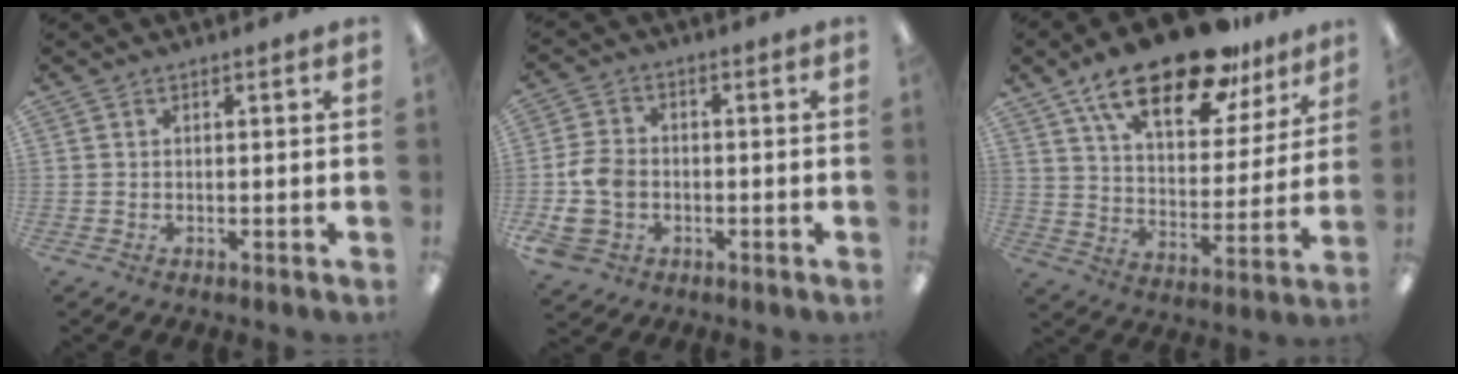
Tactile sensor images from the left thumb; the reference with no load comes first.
{"total": 9.2, "force": [-2.3, 7.3, 5.1], "torque": [-0.119, 0.021, -0.038]}
{"total": 21.8, "force": [15.0, 8.6, 13.3], "torque": [-0.213, -0.083, 0.255]}